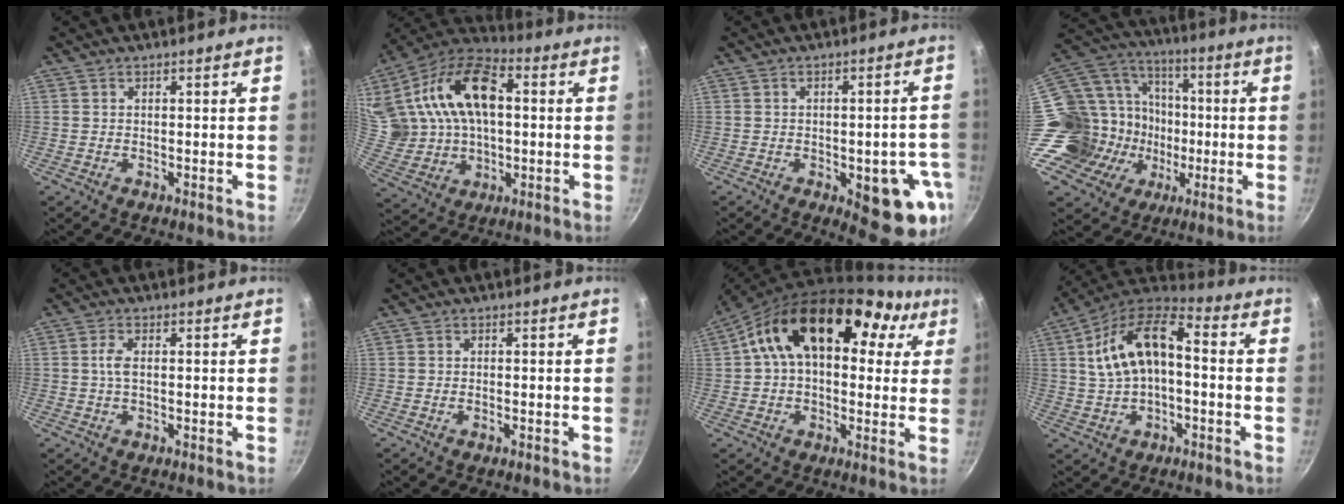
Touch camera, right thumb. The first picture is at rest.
{"total": 25.5, "force": [5.0, 16.9, 18.5], "torque": [-0.381, 0.034, 0.089]}
{"total": 13.3, "force": [-4.2, 5.4, 11.5], "torque": [-0.090, 0.010, -0.050]}
{"total": 24.7, "force": [-4.2, 21.1, 12.1], "torque": [-0.203, 0.060, -0.045]}
{"total": 2.6, "force": [0.1, 1.2, 2.3], "torque": [-0.056, 0.005, 0.001]}
{"total": 0.8, "force": [-0.4, 0.3, 0.7], "torque": [-0.017, 0.004, -0.009]}
{"total": 21.9, "force": [6.7, 13.8, 15.6], "torque": [-0.245, 0.034, 0.092]}
{"total": 15.5, "force": [1.1, 8.1, 13.2], "torque": [-0.227, 0.041, 0.008]}